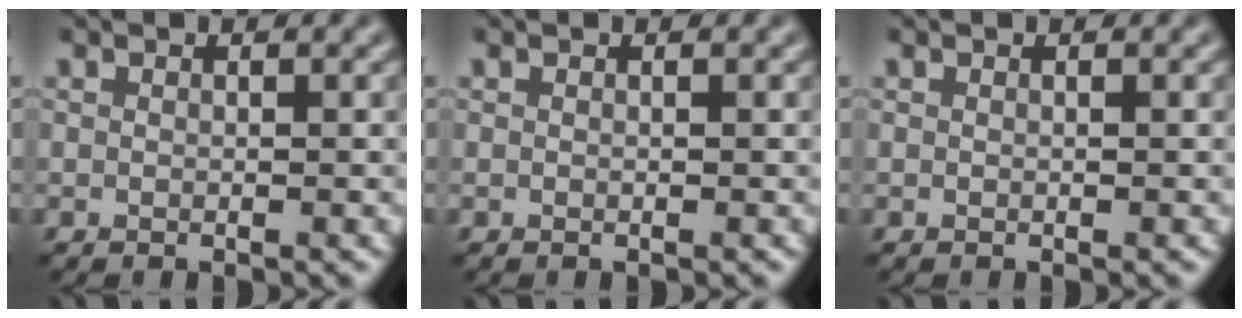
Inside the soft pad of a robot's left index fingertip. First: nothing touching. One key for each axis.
{"total": 0.0}
{"total": 0.0}